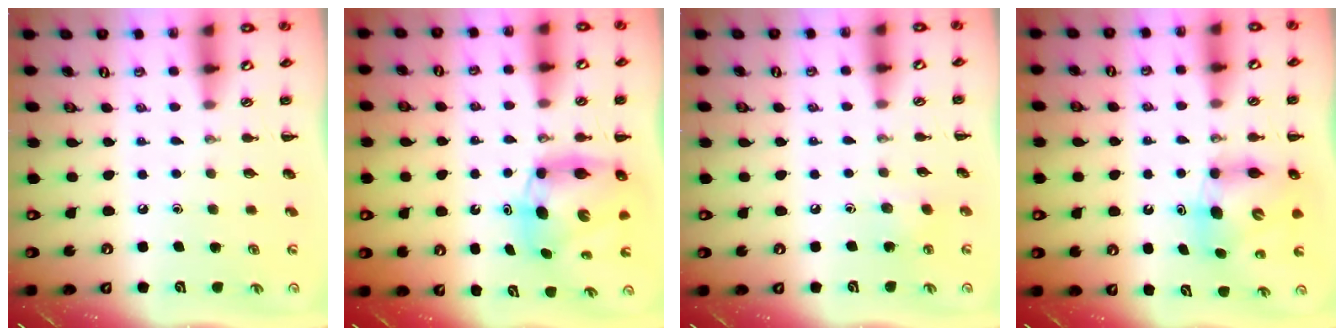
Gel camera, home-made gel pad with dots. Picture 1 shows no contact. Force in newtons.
{"total": 7.1, "press": 6.9, "slide": 1.8}
{"total": 6.3, "press": 6.1, "slide": 1.6}
{"total": 6.4, "press": 6.2, "slide": 1.4}